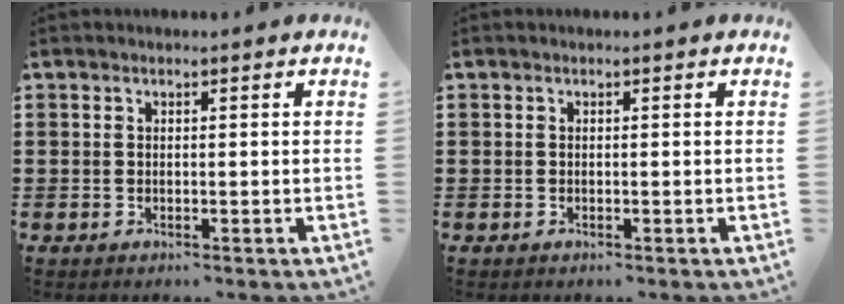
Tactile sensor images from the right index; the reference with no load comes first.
{"total": 0.0}